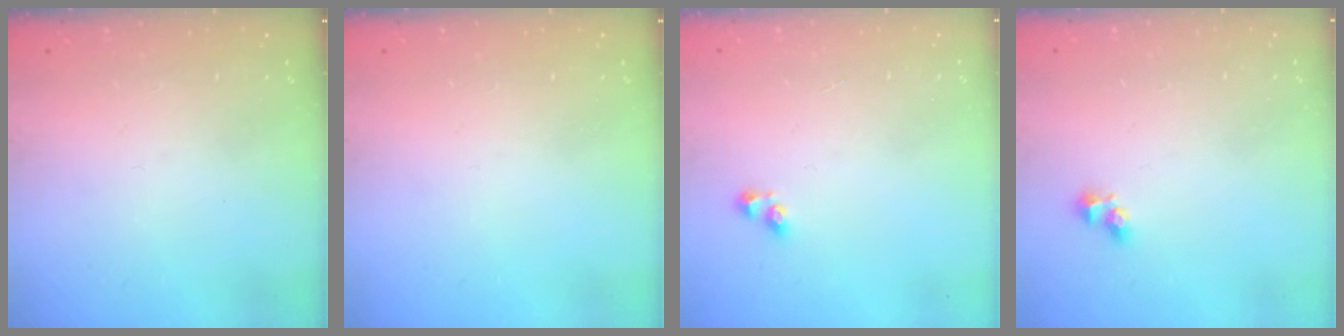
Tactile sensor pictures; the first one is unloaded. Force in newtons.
{"total": 0.0}
{"total": 2.5, "press": 2.2, "slide": 1.3}
{"total": 2.7, "press": 2.5, "slide": 1.0}